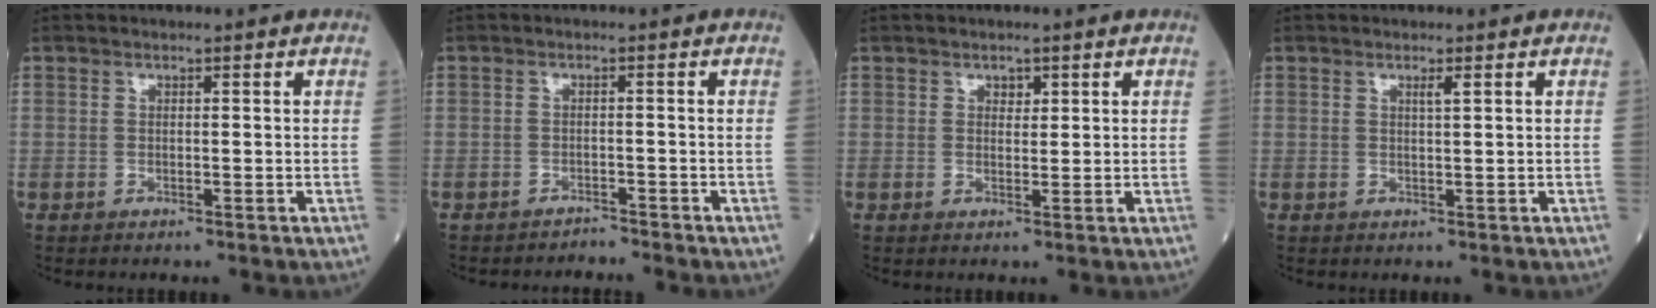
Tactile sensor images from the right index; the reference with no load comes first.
{"total": 1.9, "force": [-1.7, -0.2, -0.9], "torque": [0.019, -0.010, -0.025]}
{"total": 1.3, "force": [0.7, 0.8, 0.6], "torque": [-0.004, -0.003, 0.010]}
{"total": 1.0, "force": [0.5, -0.1, 0.8], "torque": [-0.017, -0.003, 0.009]}